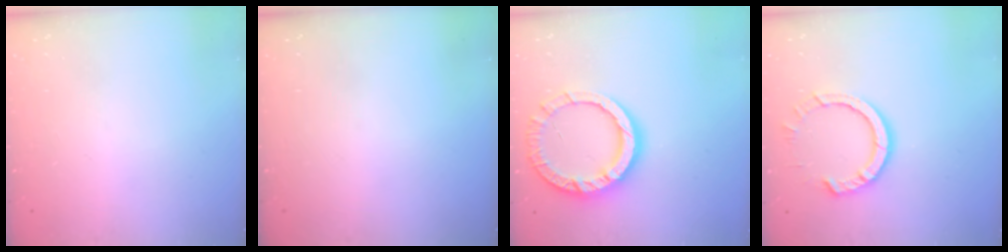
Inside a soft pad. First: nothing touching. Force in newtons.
{"total": 0.0}
{"total": 14.0, "press": 14.0, "slide": 1.2}
{"total": 9.4, "press": 9.3, "slide": 0.9}